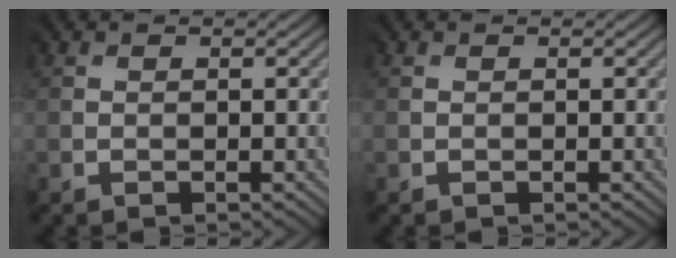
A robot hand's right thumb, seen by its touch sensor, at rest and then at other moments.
{"total": 0.0}